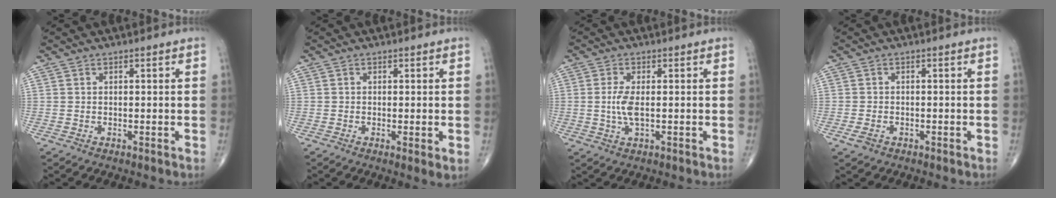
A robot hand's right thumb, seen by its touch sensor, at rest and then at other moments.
{"total": 2.3, "force": [-0.3, 0.4, 2.3], "torque": [-0.040, -0.011, -0.008]}
{"total": 4.2, "force": [0.0, 1.4, 3.9], "torque": [-0.093, -0.005, -0.002]}
{"total": 1.9, "force": [-1.0, 1.3, 1.0], "torque": [-0.020, 0.005, -0.015]}